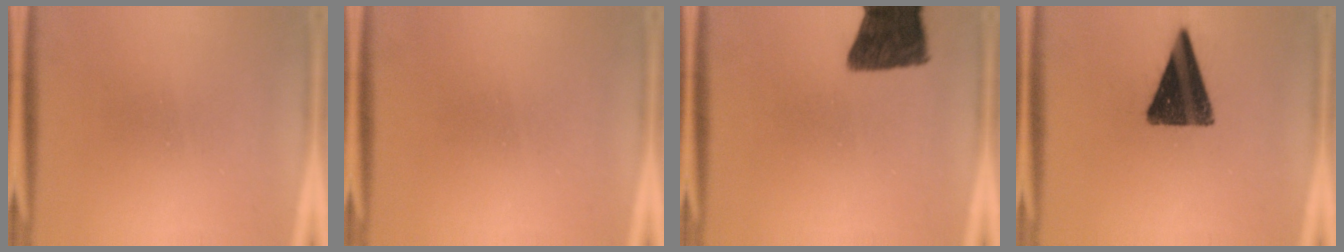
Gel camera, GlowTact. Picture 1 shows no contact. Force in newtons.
{"total": 1.6}
{"total": 12.5}
{"total": 13.3}